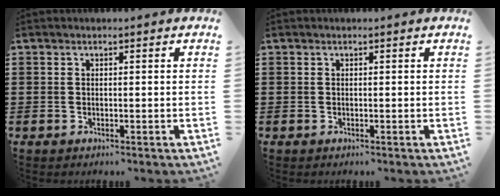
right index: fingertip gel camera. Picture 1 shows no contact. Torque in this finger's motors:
{"motor_torque": [0.14, -0.08, 0.00, 0.01]}